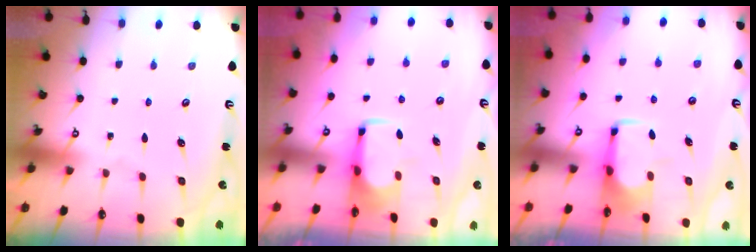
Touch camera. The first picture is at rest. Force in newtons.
{"total": 1.2, "press": 1.1, "slide": 0.5}
{"total": 1.5, "press": 1.4, "slide": 0.6}